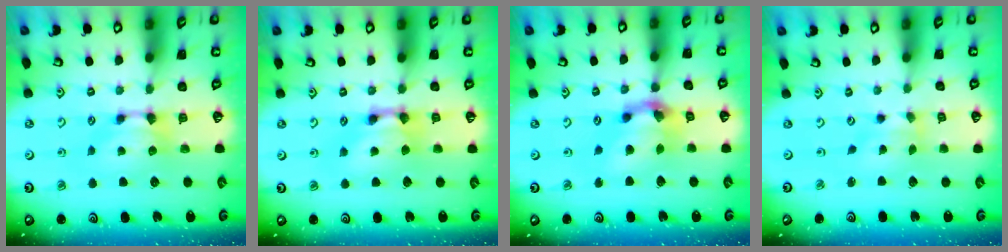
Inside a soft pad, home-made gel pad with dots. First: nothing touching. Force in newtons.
{"total": 2.5, "press": 2.5, "slide": 0.2}
{"total": 7.4, "press": 7.1, "slide": 2.3}
{"total": 1.2, "press": 0.3, "slide": 1.1}